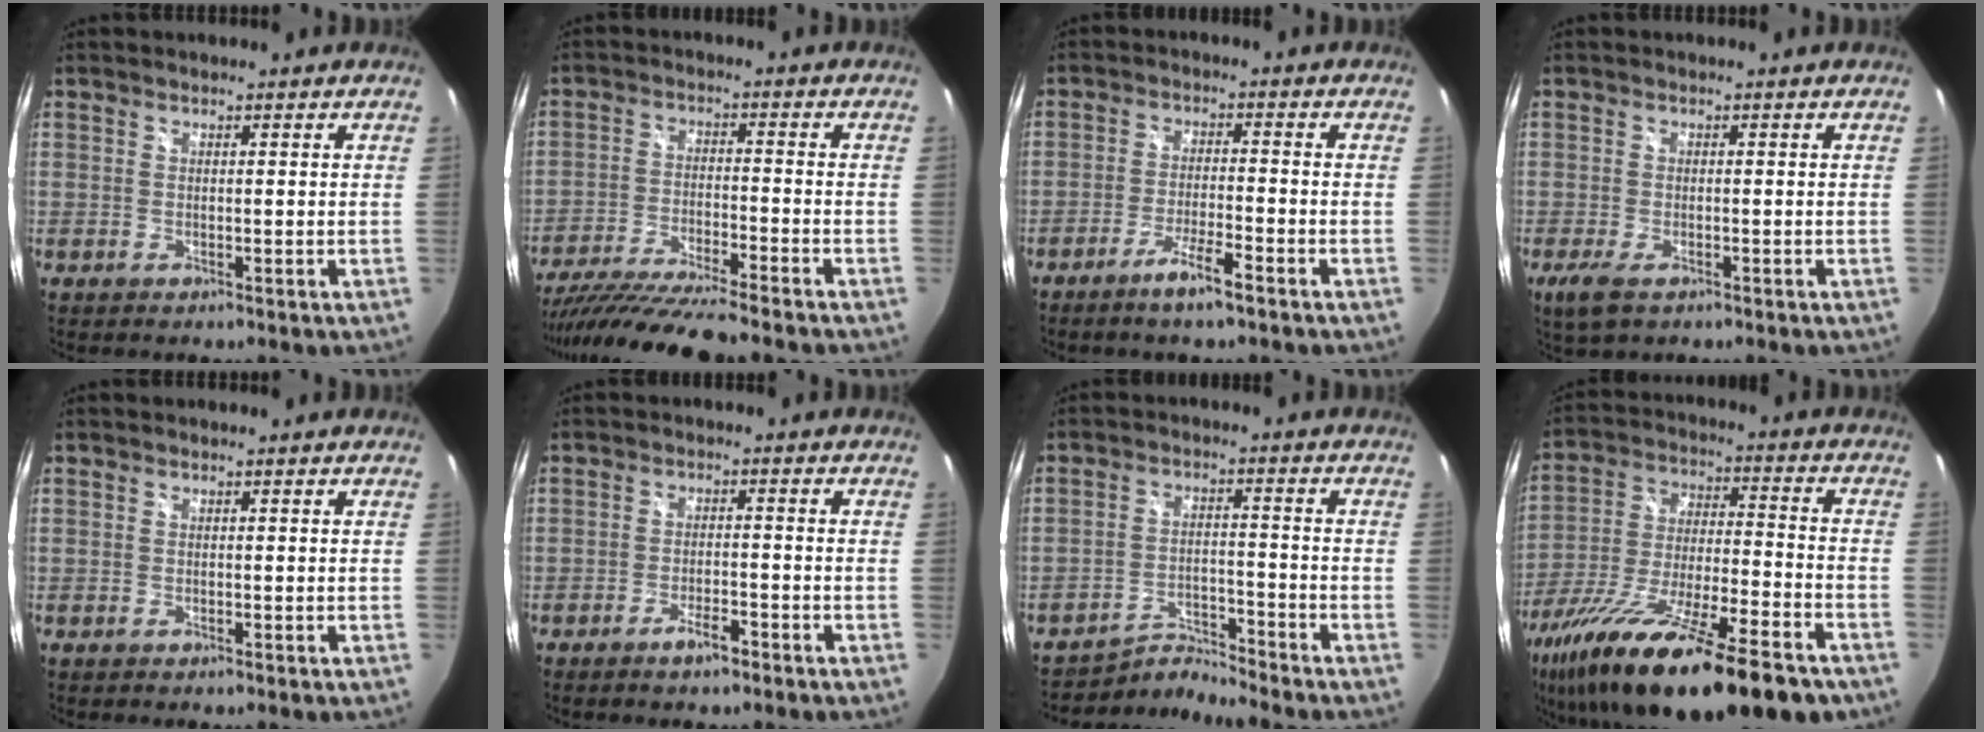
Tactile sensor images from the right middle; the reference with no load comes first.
{"total": 14.7, "force": [-12.9, -0.1, 7.1], "torque": [-0.153, -0.031, -0.223]}
{"total": 5.5, "force": [-3.9, -0.1, 3.9], "torque": [-0.089, -0.003, -0.070]}
{"total": 4.0, "force": [-2.3, 1.6, 2.9], "torque": [-0.066, -0.012, -0.040]}
{"total": 0.0}
{"total": 3.6, "force": [-2.6, 0.7, 2.3], "torque": [-0.052, 0.000, -0.043]}
{"total": 5.3, "force": [-5.0, -1.4, -1.1], "torque": [0.010, 0.020, -0.093]}
{"total": 28.8, "force": [-19.6, 6.7, 20.0], "torque": [-0.366, -0.075, -0.313]}